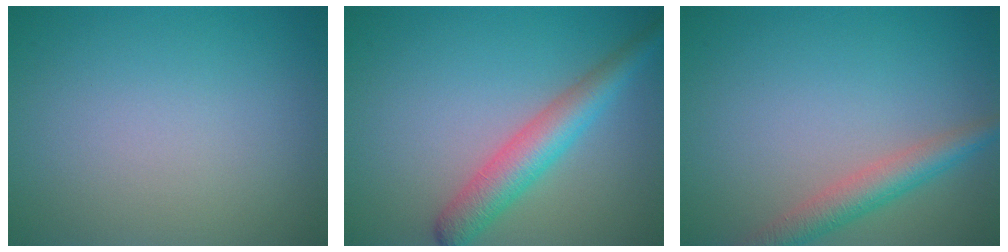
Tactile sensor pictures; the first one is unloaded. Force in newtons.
{"total": 4.5, "press": 4.5, "slide": 0.2}
{"total": 3.5, "press": 3.5, "slide": 0.1}